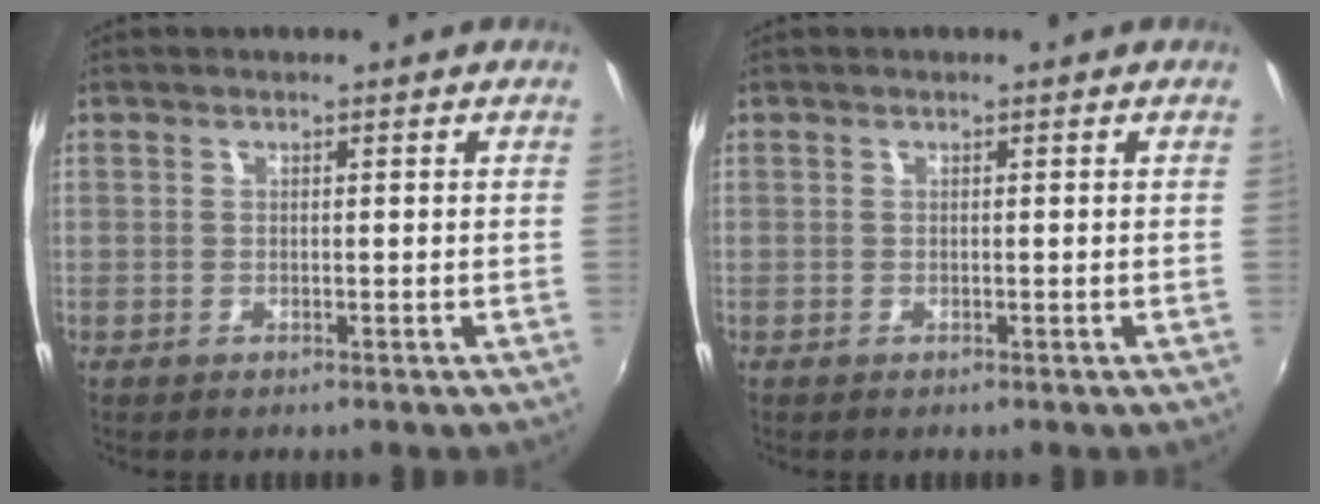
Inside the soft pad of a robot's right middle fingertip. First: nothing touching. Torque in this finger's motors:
{"motor_torque": [0.04, -0.21, 0.03, 0.00]}